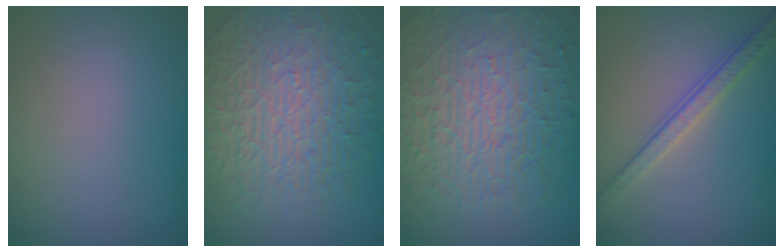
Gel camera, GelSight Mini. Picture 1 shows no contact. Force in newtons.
{"total": 9.7, "press": 6.3, "slide": 7.4}
{"total": 10.5, "press": 6.9, "slide": 7.9}
{"total": 3.6, "press": 3.3, "slide": 1.6}